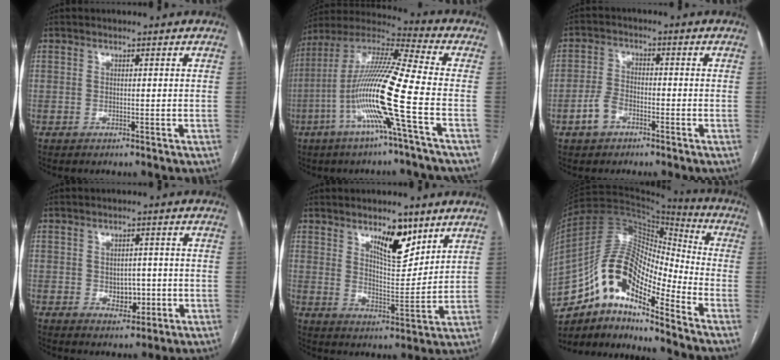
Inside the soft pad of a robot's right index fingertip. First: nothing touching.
{"total": 16.3, "force": [-4.9, -1.2, 15.5], "torque": [-0.303, -0.002, -0.105]}
{"total": 4.5, "force": [-2.5, 2.9, 2.5], "torque": [-0.056, 0.008, -0.047]}
{"total": 3.8, "force": [-0.6, 2.7, 2.7], "torque": [-0.032, 0.004, 0.001]}
{"total": 8.5, "force": [5.4, 2.9, 5.9], "torque": [-0.097, -0.008, 0.093]}
{"total": 16.3, "force": [-9.8, 5.1, 12.0], "torque": [-0.223, 0.042, -0.168]}